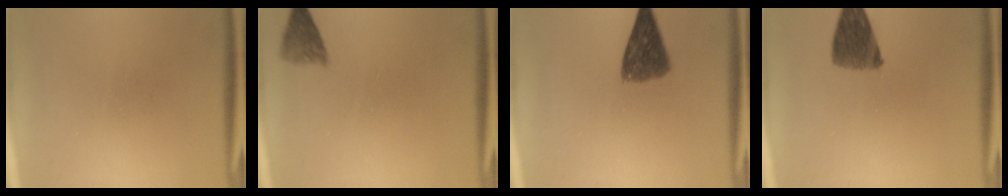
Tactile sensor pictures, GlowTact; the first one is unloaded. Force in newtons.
{"total": 2.8}
{"total": 7.6}
{"total": 7.4}